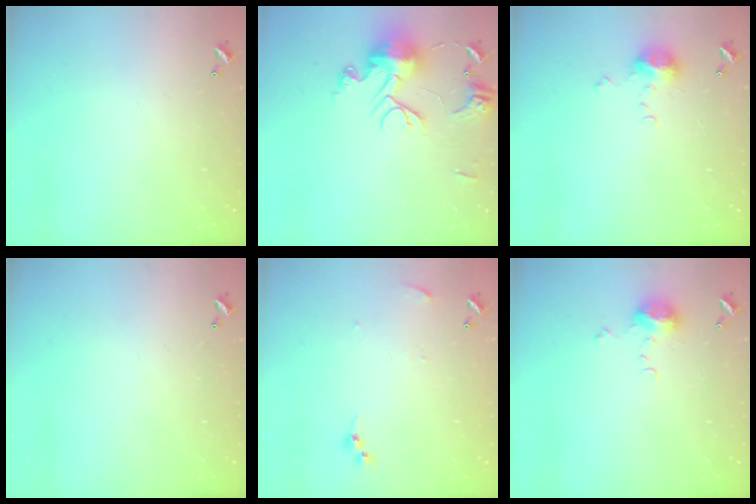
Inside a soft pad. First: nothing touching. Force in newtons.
{"total": 13.5, "press": 13.5, "slide": 1.0}
{"total": 6.2, "press": 6.2, "slide": 0.7}
{"total": 0.0}
{"total": 3.8, "press": 3.8, "slide": 0.5}
{"total": 6.2, "press": 6.2, "slide": 0.7}